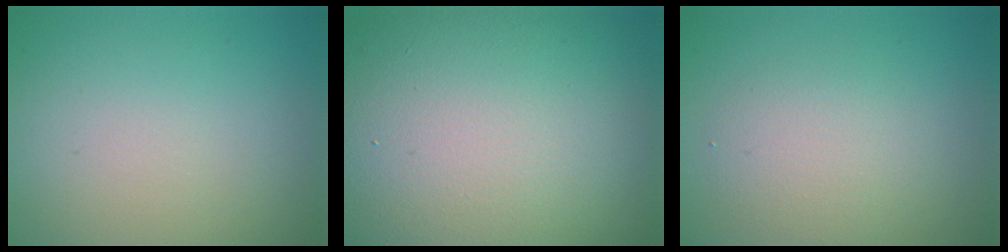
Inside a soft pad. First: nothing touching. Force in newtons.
{"total": 18.6, "press": 18.5, "slide": 1.2}
{"total": 2.7, "press": 2.7, "slide": 0.1}